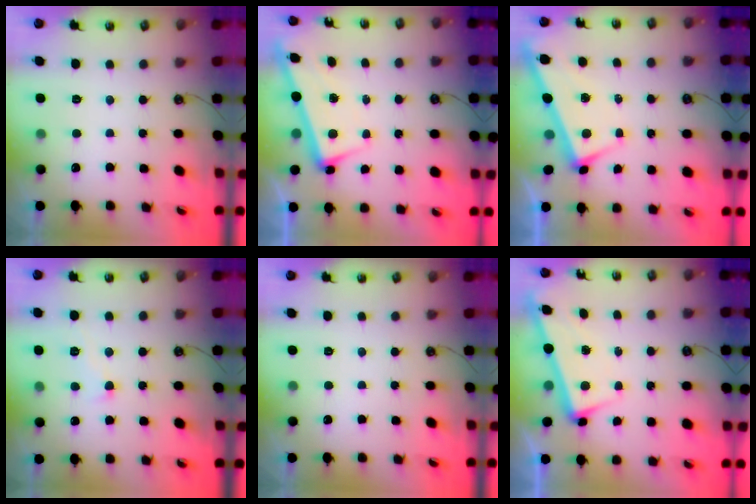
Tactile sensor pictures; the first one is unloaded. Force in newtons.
{"total": 2.6, "press": 2.5, "slide": 0.9}
{"total": 3.9, "press": 3.9, "slide": 0.1}
{"total": 3.1, "press": 3.0, "slide": 0.5}
{"total": 0.0}
{"total": 3.6, "press": 3.4, "slide": 1.2}